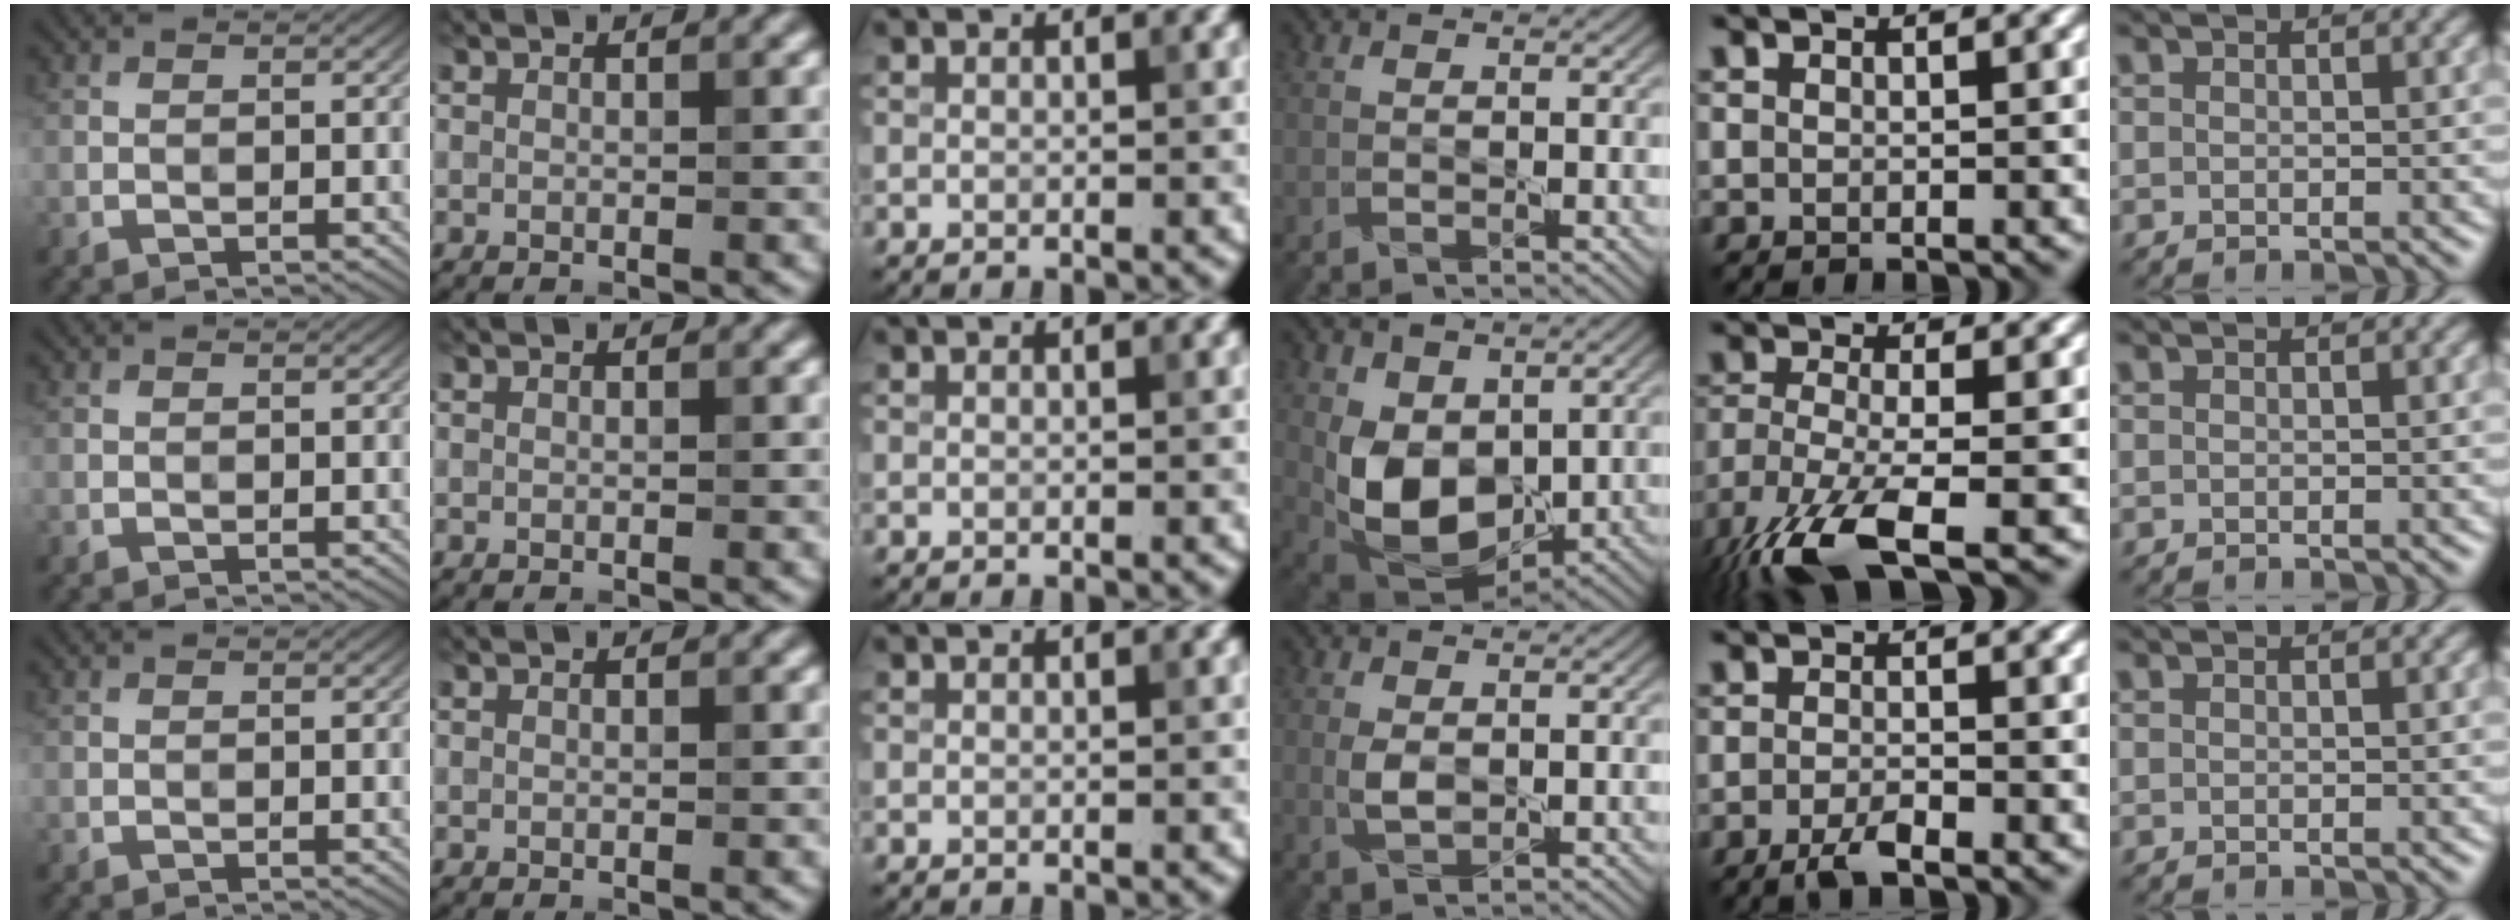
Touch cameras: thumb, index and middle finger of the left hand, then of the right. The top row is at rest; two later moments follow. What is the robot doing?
{"motion": "squeeze", "object": "tweezer"}